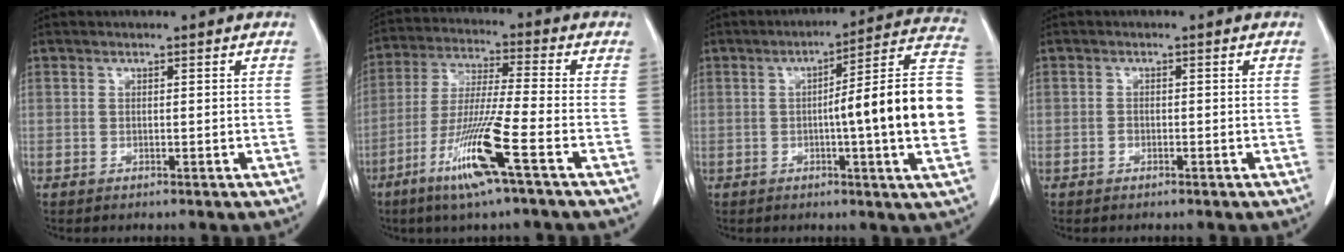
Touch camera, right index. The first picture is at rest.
{"total": 12.4, "force": [-6.1, -0.7, 10.8], "torque": [-0.218, -0.025, -0.118]}
{"total": 18.6, "force": [-1.2, -0.4, 18.5], "torque": [-0.202, 0.027, -0.023]}
{"total": 0.7, "force": [-0.4, 0.5, 0.3], "torque": [-0.006, 0.003, -0.007]}